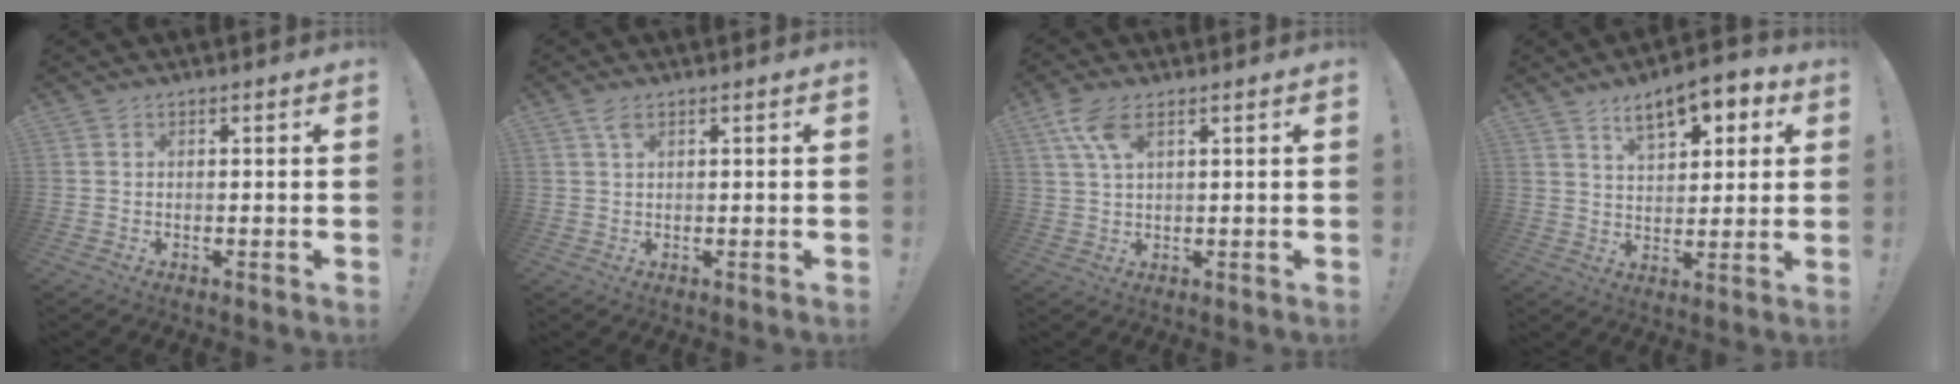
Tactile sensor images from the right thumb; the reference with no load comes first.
{"total": 2.4, "force": [1.3, 1.0, 1.8], "torque": [-0.034, -0.002, 0.022]}
{"total": 7.0, "force": [3.6, 2.9, 5.2], "torque": [-0.102, -0.007, 0.069]}
{"total": 11.1, "force": [6.2, 5.5, 7.3], "torque": [-0.098, -0.028, 0.107]}